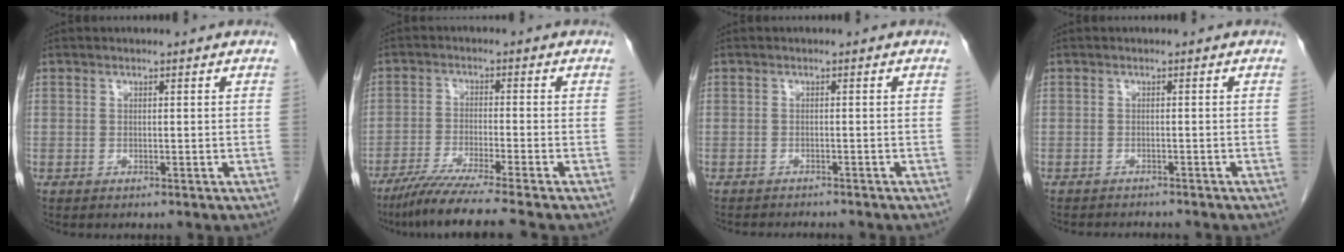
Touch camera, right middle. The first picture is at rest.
{"total": 9.3, "force": [-7.6, -1.6, 5.0], "torque": [-0.073, -0.034, -0.126]}
{"total": 5.0, "force": [-4.7, 0.8, 1.6], "torque": [-0.020, -0.008, -0.062]}
{"total": 4.6, "force": [-4.3, 0.8, 1.2], "torque": [-0.015, -0.007, -0.057]}